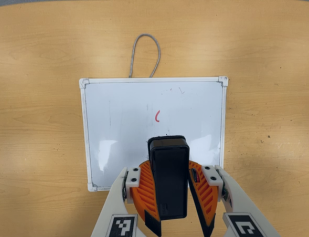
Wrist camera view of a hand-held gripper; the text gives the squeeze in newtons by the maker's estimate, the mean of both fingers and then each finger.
{"total": 10.9, "left": 11.2, "right": 10.6}